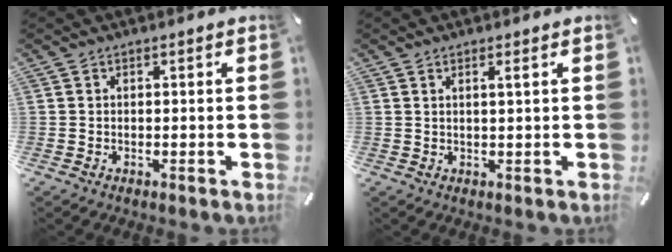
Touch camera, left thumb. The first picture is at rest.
{"total": 1.5, "force": [0.8, -0.2, 1.2], "torque": [-0.023, -0.003, 0.013]}